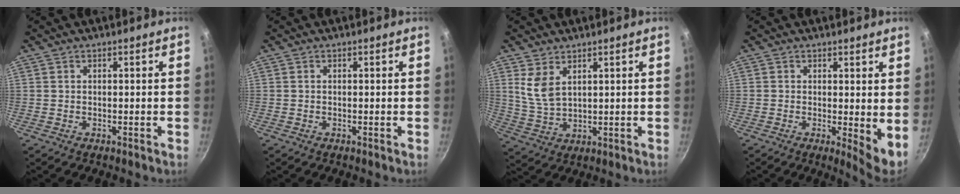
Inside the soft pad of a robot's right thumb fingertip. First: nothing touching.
{"total": 0.0}
{"total": 6.2, "force": [3.0, 3.3, 4.2], "torque": [-0.078, -0.030, 0.067]}
{"total": 4.8, "force": [0.4, 1.7, 4.5], "torque": [-0.063, -0.015, 0.003]}